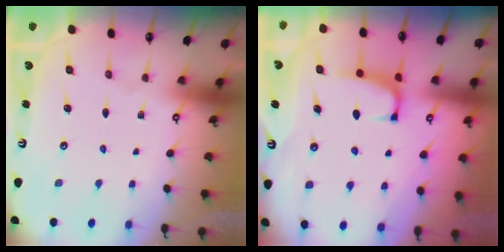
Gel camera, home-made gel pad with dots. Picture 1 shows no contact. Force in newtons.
{"total": 1.0, "press": 0.6, "slide": 0.7}